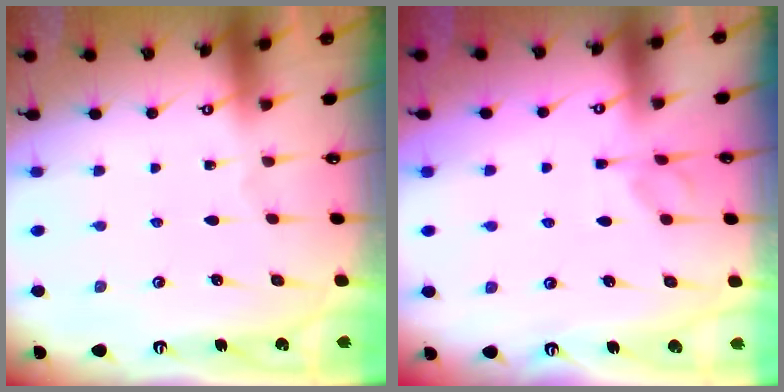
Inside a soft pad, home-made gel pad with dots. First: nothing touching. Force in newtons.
{"total": 2.1, "press": 2.0, "slide": 0.8}